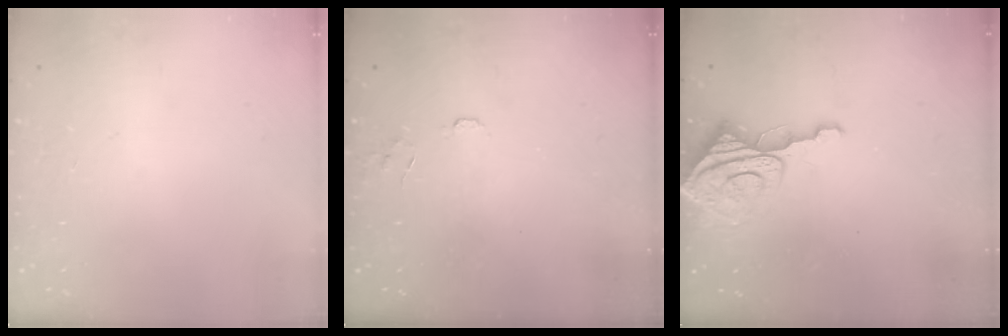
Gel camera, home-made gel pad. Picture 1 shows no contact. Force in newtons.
{"total": 5.7, "press": 5.7, "slide": 0.5}
{"total": 8.4, "press": 8.3, "slide": 1.0}